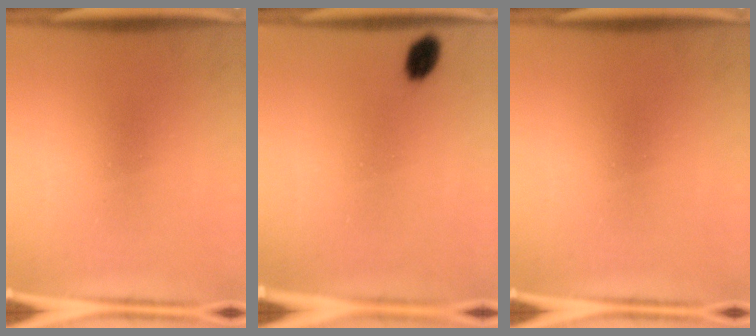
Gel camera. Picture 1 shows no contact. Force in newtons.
{"total": 3.3}
{"total": 0.0}